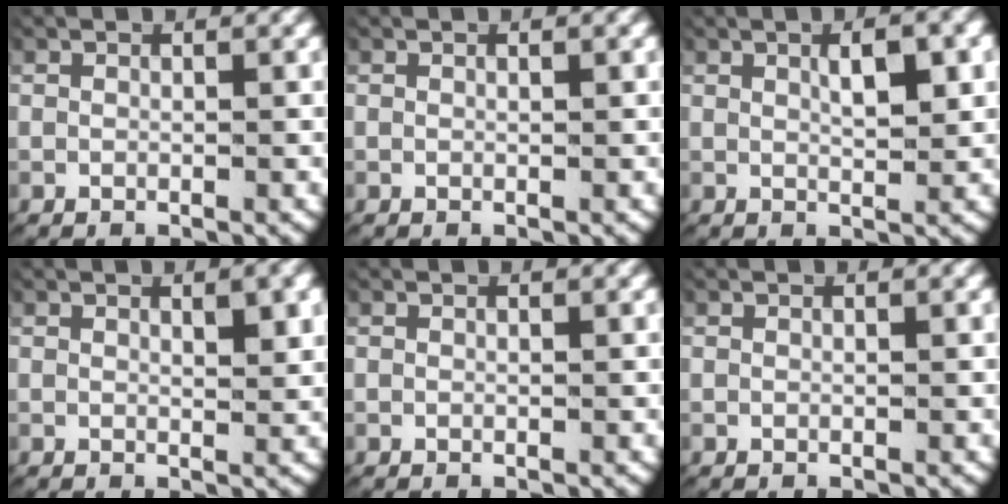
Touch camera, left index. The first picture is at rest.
{"total": 0.0}
{"total": 2.9, "force": [0.9, 0.9, 2.6], "torque": [-0.037, 0.000, 0.018]}
{"total": 1.3, "force": [0.7, 0.2, 1.1], "torque": [-0.015, -0.007, 0.015]}
{"total": 0.0}
{"total": 0.0}